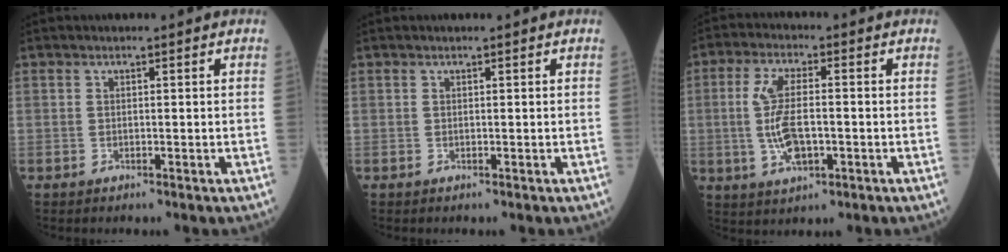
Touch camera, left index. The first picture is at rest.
{"total": 0.0}
{"total": 7.9, "force": [-1.1, 2.6, 7.3], "torque": [-0.160, -0.002, -0.019]}